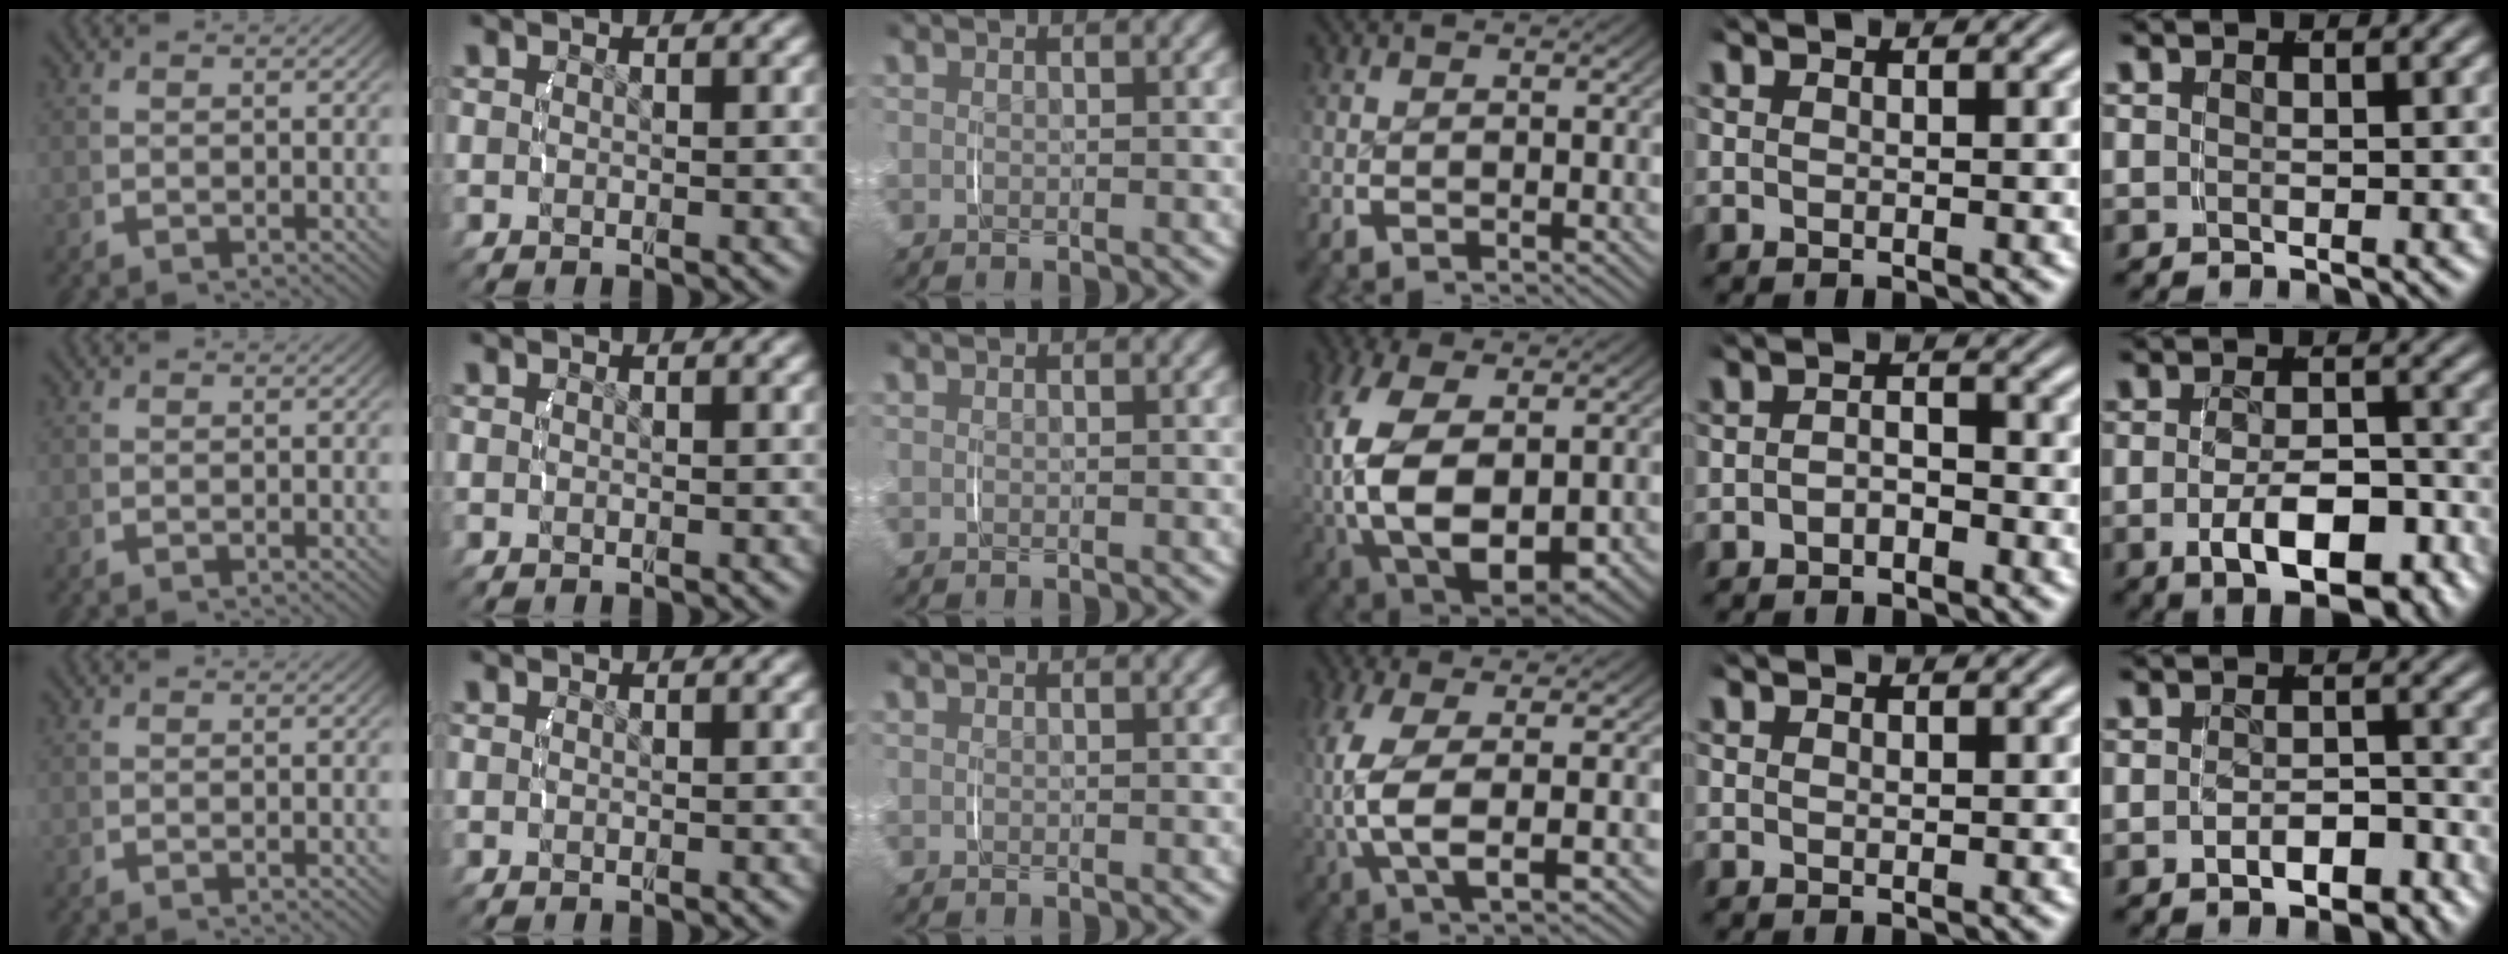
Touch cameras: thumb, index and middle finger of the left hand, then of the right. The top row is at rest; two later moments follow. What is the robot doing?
{"motion": "lift_and_place", "object": "napkin"}